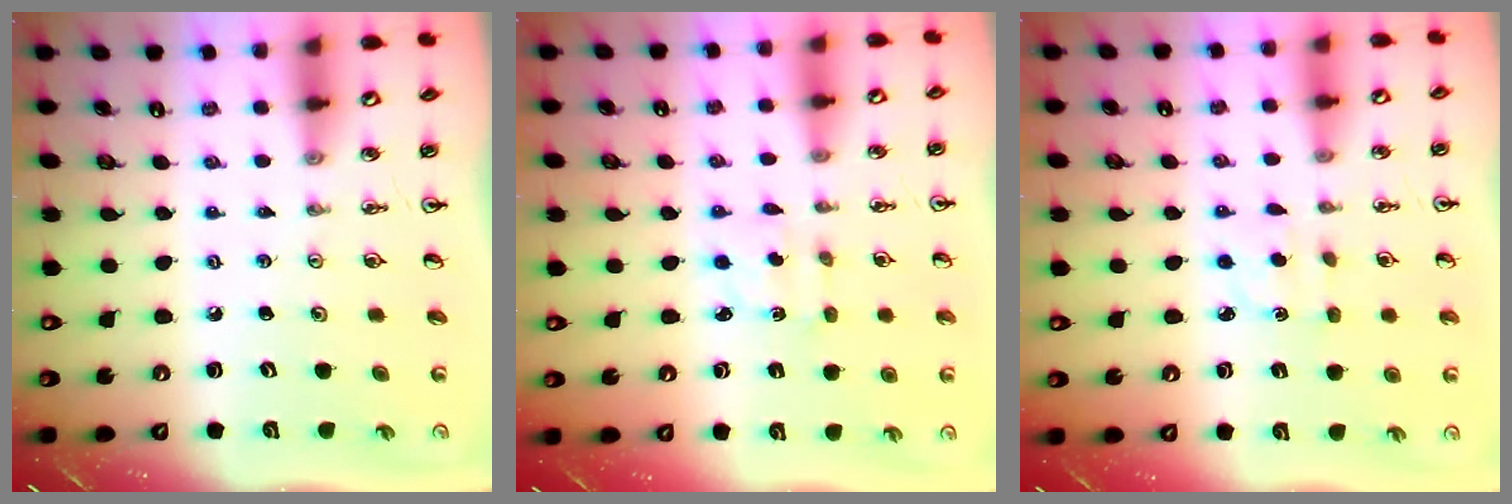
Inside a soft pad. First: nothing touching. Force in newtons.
{"total": 2.4, "press": 2.3, "slide": 0.6}
{"total": 2.4, "press": 2.4, "slide": 0.5}